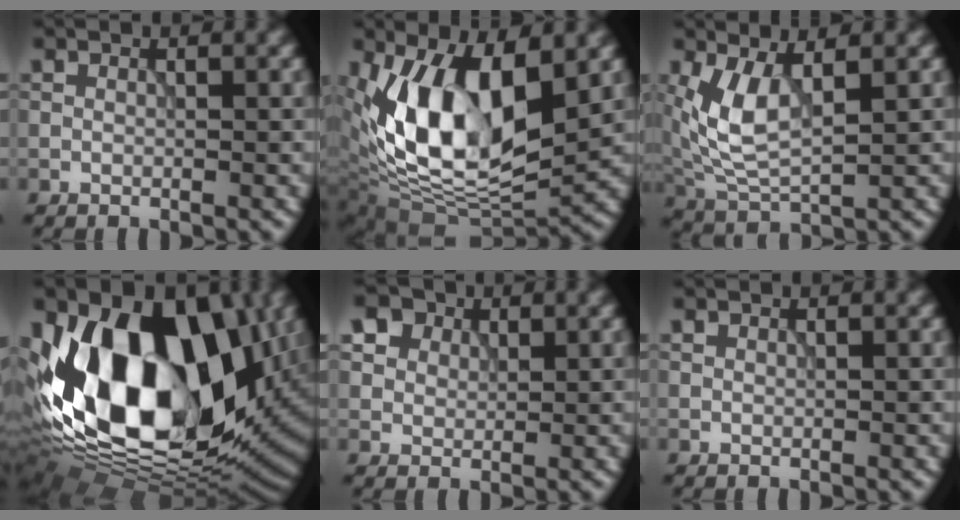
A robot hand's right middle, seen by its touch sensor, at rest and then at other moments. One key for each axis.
{"total": 11.6, "fx": 2.3, "fy": 6.0, "fz": 9.7, "tx": -0.179, "ty": -0.013, "tz": 0.039}
{"total": 5.3, "fx": 1.2, "fy": 2.4, "fz": 4.6, "tx": -0.112, "ty": -0.005, "tz": 0.028}
{"total": 18.7, "fx": 1.5, "fy": 11.9, "fz": 14.3, "tx": -0.260, "ty": -0.009, "tz": 0.006}
{"total": 8.2, "fx": 4.8, "fy": 5.5, "fz": 3.7, "tx": -0.096, "ty": 0.013, "tz": 0.075}
{"total": 0.0}